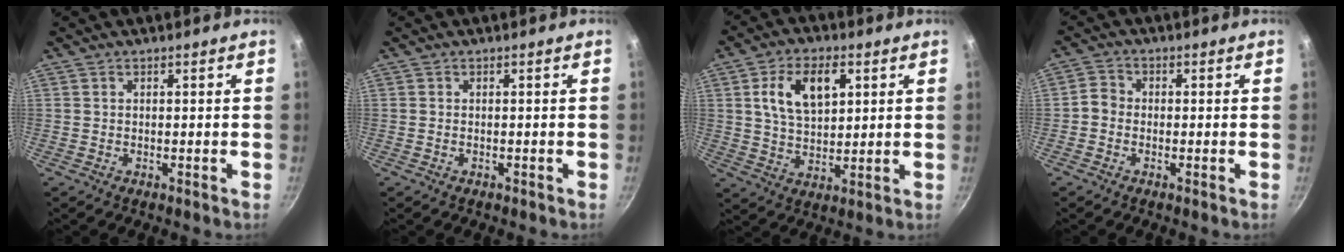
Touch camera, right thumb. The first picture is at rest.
{"total": 0.0}
{"total": 11.3, "force": [3.6, 6.6, 8.5], "torque": [-0.133, -0.006, 0.068]}
{"total": 2.9, "force": [-0.8, 2.4, 1.5], "torque": [-0.018, 0.009, -0.024]}